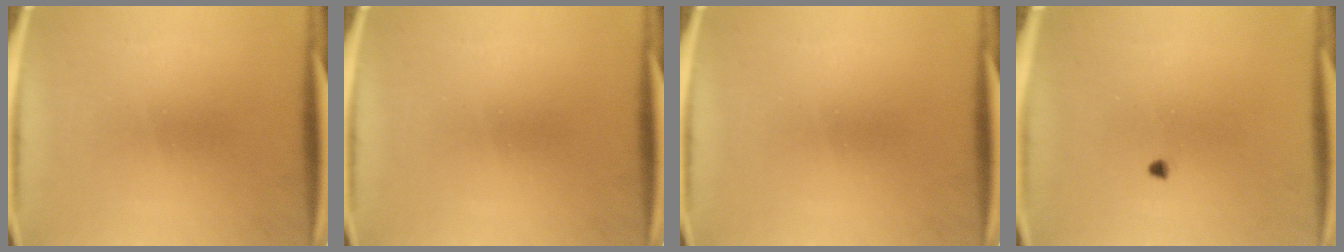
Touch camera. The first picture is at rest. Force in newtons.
{"total": 0.0}
{"total": 0.0}
{"total": 0.7}